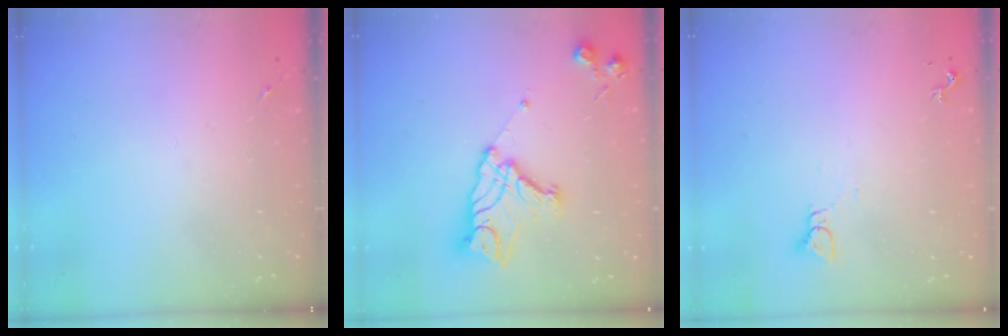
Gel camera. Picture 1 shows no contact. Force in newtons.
{"total": 15.7, "press": 15.6, "slide": 1.3}
{"total": 2.2, "press": 2.2, "slide": 0.1}